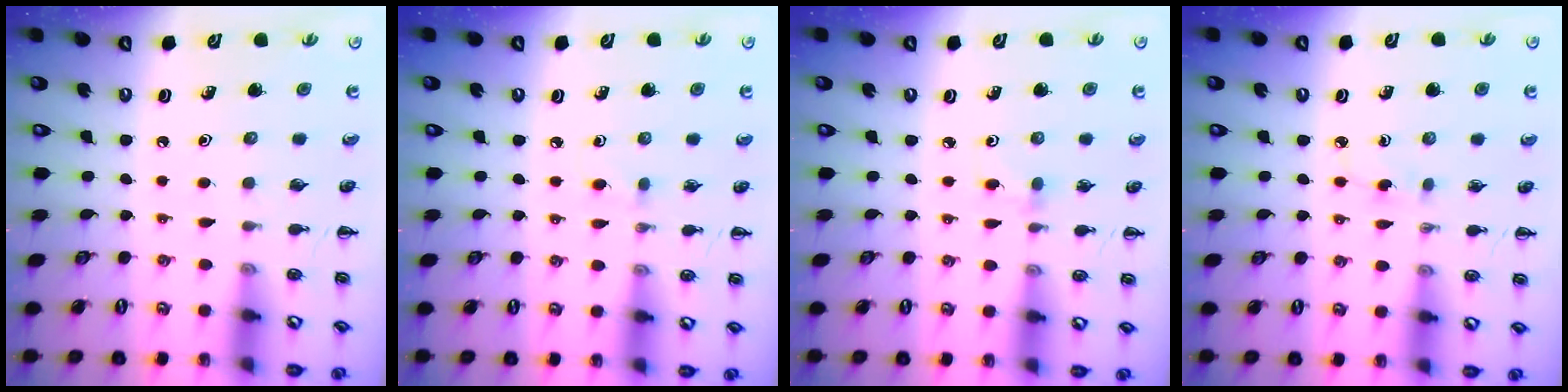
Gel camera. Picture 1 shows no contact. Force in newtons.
{"total": 2.4, "press": 2.1, "slide": 1.0}
{"total": 2.5, "press": 2.3, "slide": 1.0}
{"total": 2.9, "press": 2.7, "slide": 1.1}